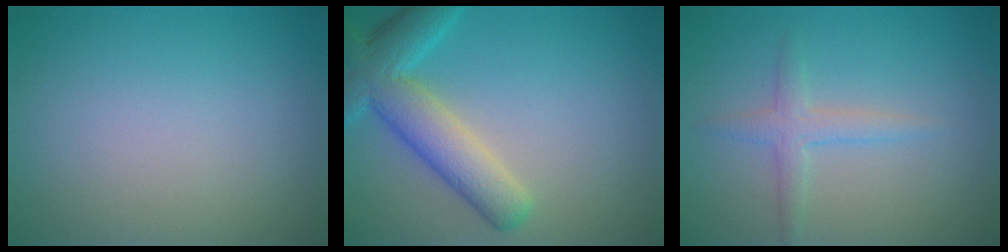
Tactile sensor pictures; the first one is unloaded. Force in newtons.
{"total": 6.2, "press": 6.2, "slide": 0.6}
{"total": 2.1, "press": 2.1, "slide": 0.1}